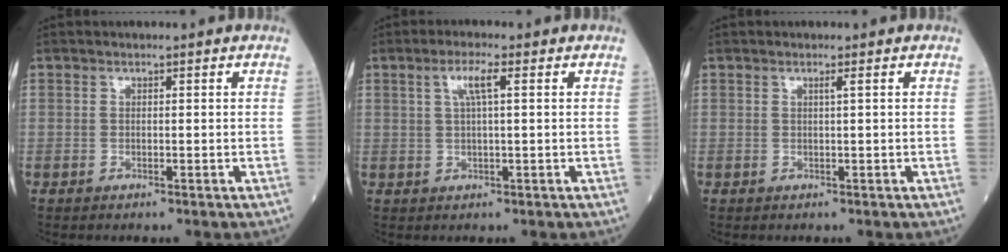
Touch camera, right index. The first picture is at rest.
{"total": 3.5, "force": [1.2, 0.2, 3.3], "torque": [-0.068, 0.008, 0.023]}
{"total": 0.6, "force": [0.2, -0.2, 0.5], "torque": [-0.013, -0.001, 0.006]}